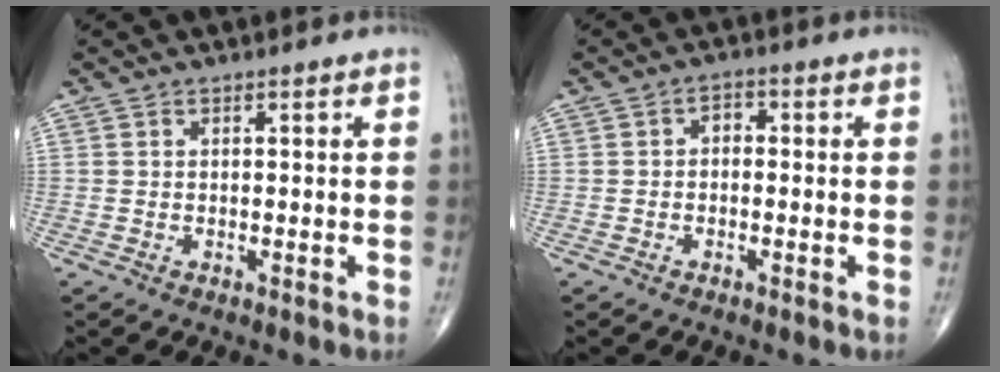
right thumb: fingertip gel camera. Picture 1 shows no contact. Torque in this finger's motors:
{"motor_torque": [-0.04, 0.02, 0.19, -0.02, 0.01]}